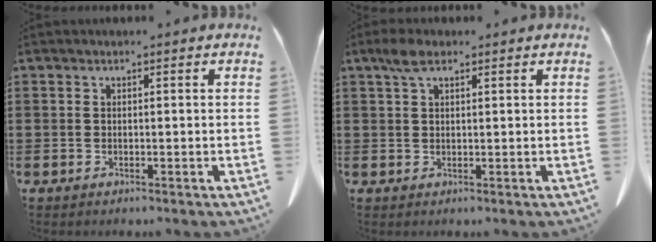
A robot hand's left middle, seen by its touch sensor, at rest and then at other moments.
{"total": 3.1, "force": [1.7, 1.3, 2.2], "torque": [-0.050, 0.004, 0.032]}